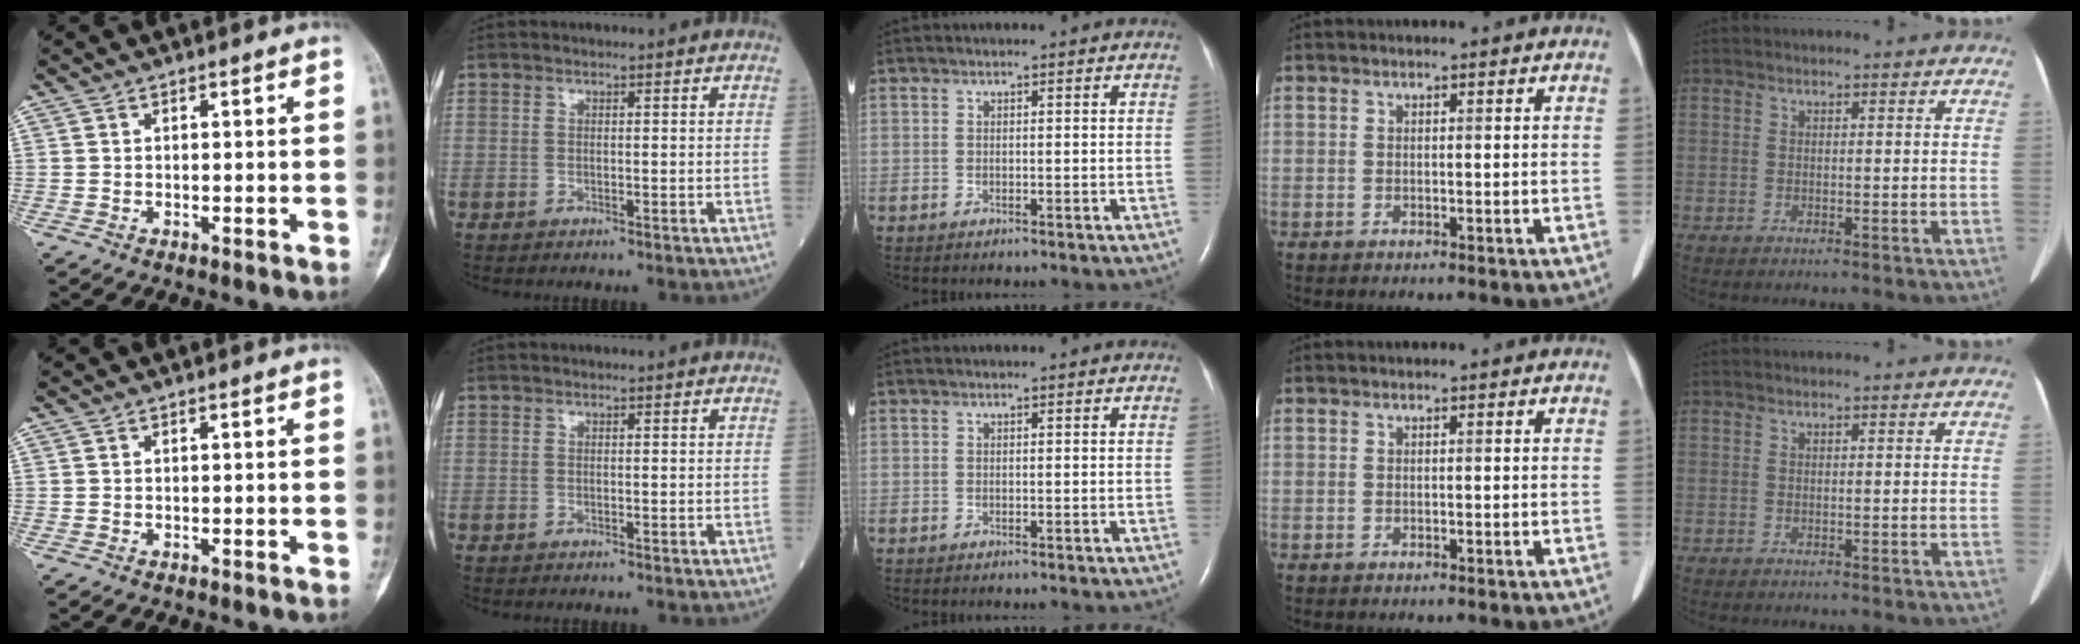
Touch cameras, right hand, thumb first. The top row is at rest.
{}